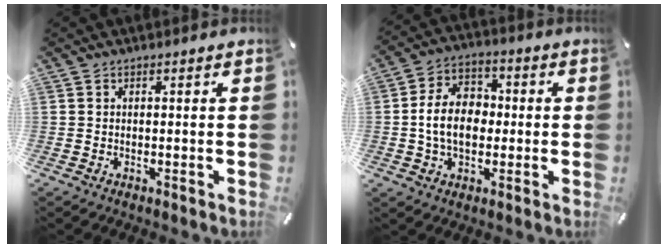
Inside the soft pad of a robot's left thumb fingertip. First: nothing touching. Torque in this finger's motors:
{"motor_torque": [0.22, 0.89, 0.77, -0.48, 0.27]}